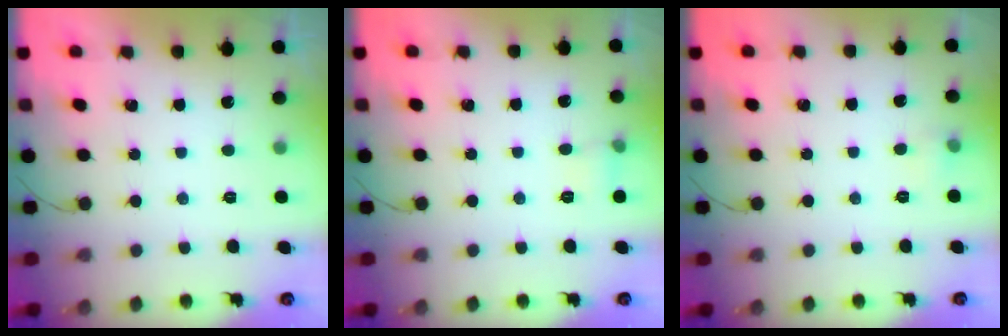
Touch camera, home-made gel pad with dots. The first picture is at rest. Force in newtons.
{"total": 4.8, "press": 4.7, "slide": 1.2}
{"total": 3.8, "press": 3.4, "slide": 1.6}